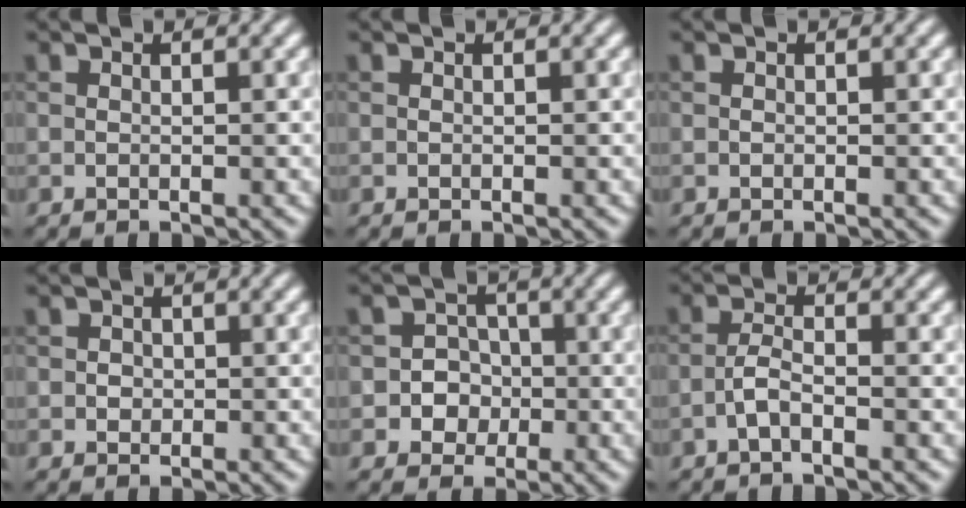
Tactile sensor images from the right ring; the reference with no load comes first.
{"total": 0.0}
{"total": 0.0}
{"total": 0.8, "force": [0.0, 0.7, 0.3], "torque": [-0.001, -0.001, -0.001]}
{"total": 3.1, "force": [-0.8, 2.9, 0.7], "torque": [0.015, 0.004, -0.032]}
{"total": 1.8, "force": [-1.0, 0.4, 1.5], "torque": [-0.033, 0.006, -0.026]}